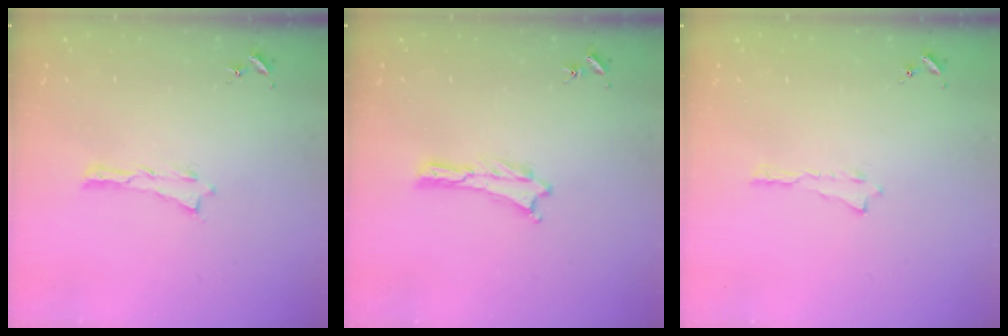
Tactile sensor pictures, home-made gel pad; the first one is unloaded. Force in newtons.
{"total": 0.0}
{"total": 0.0}